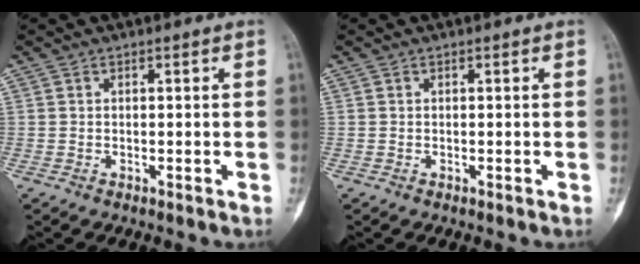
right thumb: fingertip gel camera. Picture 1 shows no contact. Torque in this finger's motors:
{"motor_torque": [0.31, -0.04, -0.22, -0.04, 0.08]}